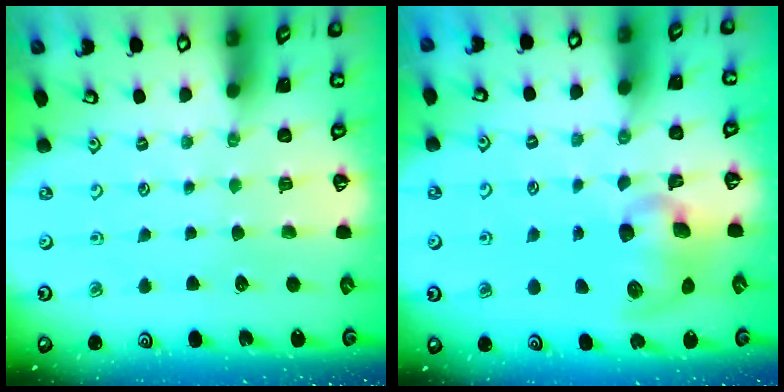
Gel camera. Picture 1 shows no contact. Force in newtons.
{"total": 11.5, "press": 11.4, "slide": 1.7}